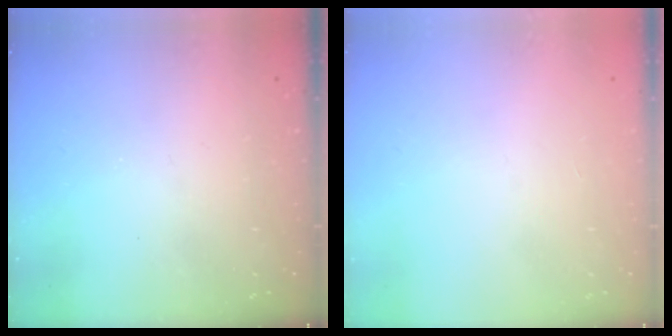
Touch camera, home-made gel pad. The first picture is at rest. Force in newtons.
{"total": 0.0}